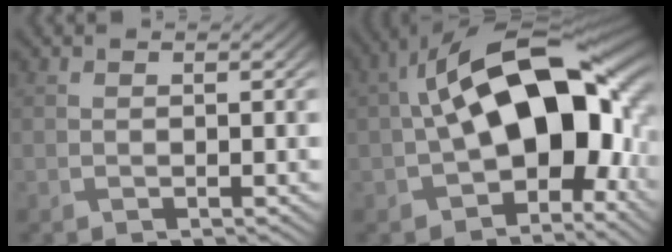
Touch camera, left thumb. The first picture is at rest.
{"total": 18.2, "force": [-0.2, 10.7, 14.7], "torque": [-0.233, 0.005, -0.014]}